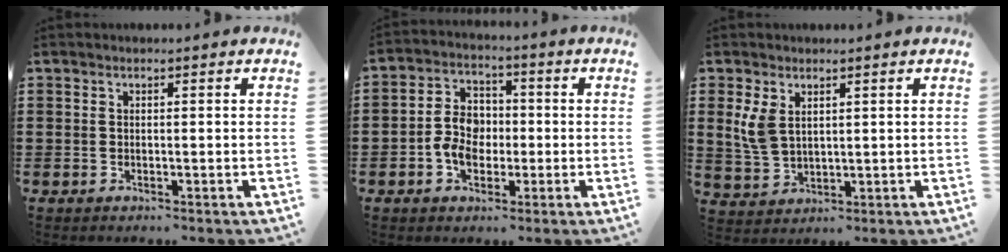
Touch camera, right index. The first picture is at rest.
{"total": 6.3, "force": [-1.3, 4.8, 3.8], "torque": [-0.085, 0.003, -0.029]}
{"total": 4.3, "force": [1.8, 2.6, 2.9], "torque": [-0.071, 0.005, 0.031]}